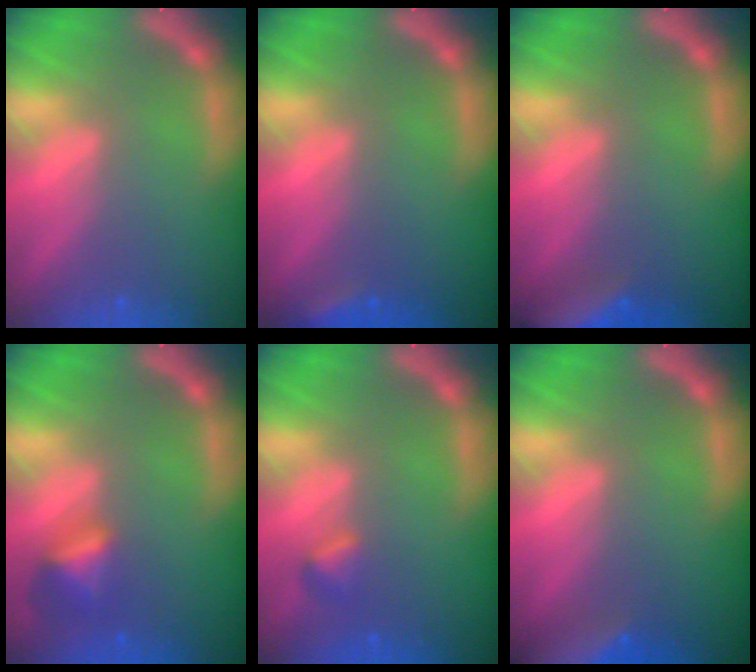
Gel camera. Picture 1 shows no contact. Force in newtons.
{"total": 1.9}
{"total": 7.5}
{"total": 2.9}
{"total": 1.4}
{"total": 9.4}